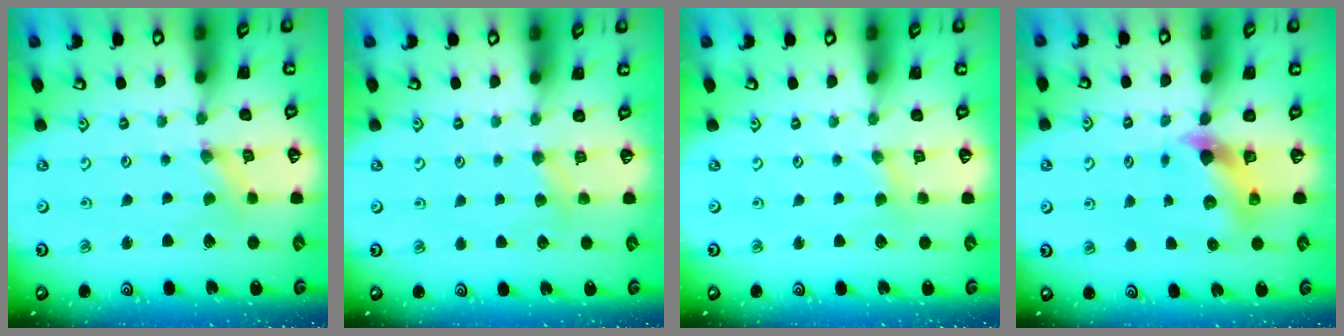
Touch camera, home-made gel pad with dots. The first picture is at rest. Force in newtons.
{"total": 2.9, "press": 2.8, "slide": 0.4}
{"total": 1.6, "press": 1.5, "slide": 0.3}
{"total": 7.0, "press": 7.0, "slide": 0.7}